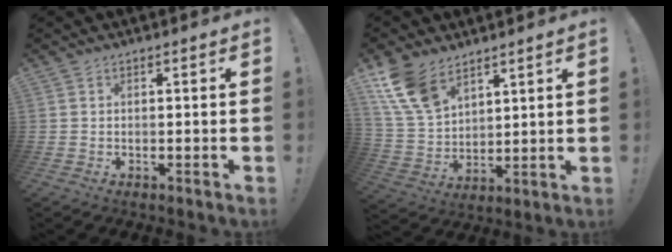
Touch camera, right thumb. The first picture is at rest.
{"total": 13.8, "force": [9.0, 7.9, 6.9], "torque": [-0.146, -0.044, 0.177]}